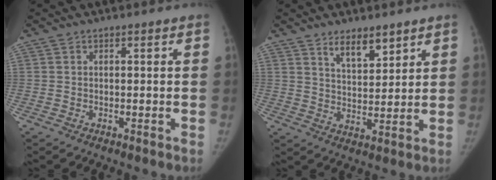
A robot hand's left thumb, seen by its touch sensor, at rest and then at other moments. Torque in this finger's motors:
{"motor_torque": [0.02, -0.16, 0.57, -0.33, 0.01]}